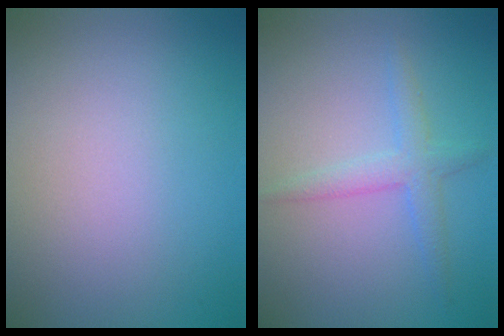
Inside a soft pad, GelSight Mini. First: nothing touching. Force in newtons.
{"total": 2.2, "press": 2.2, "slide": 0.1}